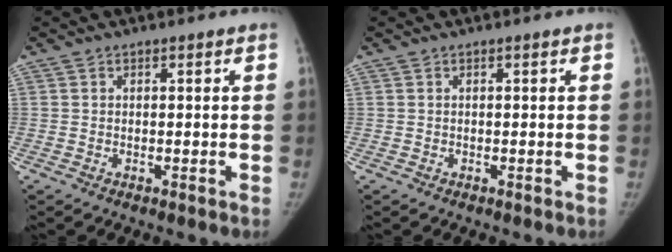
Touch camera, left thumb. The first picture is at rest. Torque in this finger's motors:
{"motor_torque": [-0.05, -0.04, 0.10, -0.01, 0.00]}